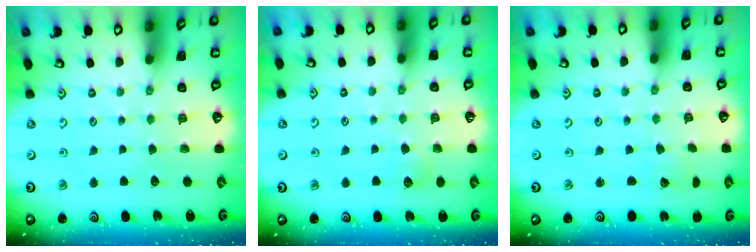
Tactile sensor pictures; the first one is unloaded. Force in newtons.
{"total": 4.8, "press": 4.7, "slide": 0.4}
{"total": 1.2, "press": 1.2, "slide": 0.1}